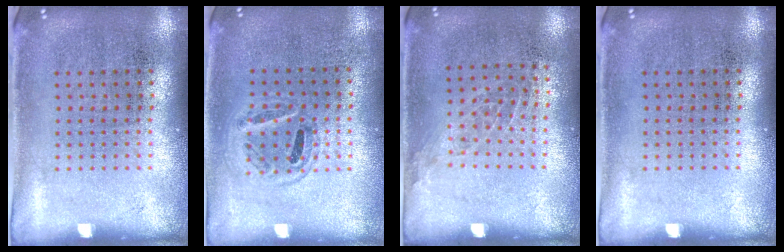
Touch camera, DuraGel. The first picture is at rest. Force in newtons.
{"total": 0.9, "press": 0.8, "slide": 0.3}
{"total": 0.9, "press": 0.7, "slide": 0.6}
{"total": 0.0}